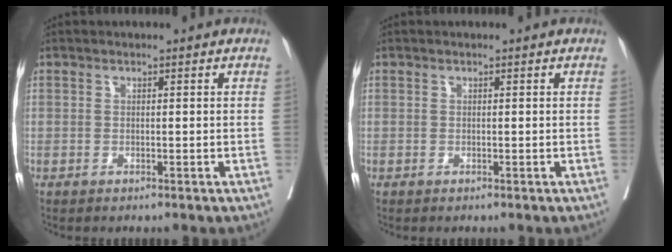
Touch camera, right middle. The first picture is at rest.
{"total": 0.0}